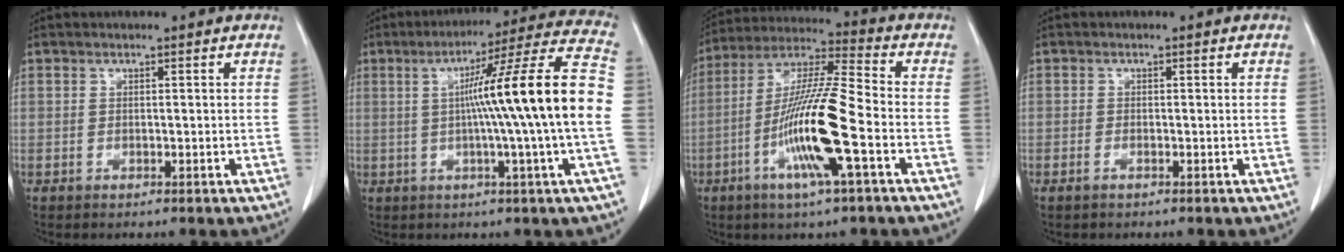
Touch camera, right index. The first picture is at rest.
{"total": 18.6, "force": [-0.4, -2.7, 18.4], "torque": [-0.260, 0.008, -0.021]}
{"total": 14.6, "force": [-4.6, 0.2, 13.8], "torque": [-0.273, -0.003, -0.091]}
{"total": 0.7, "force": [-0.5, 0.2, 0.5], "torque": [-0.011, 0.000, -0.008]}